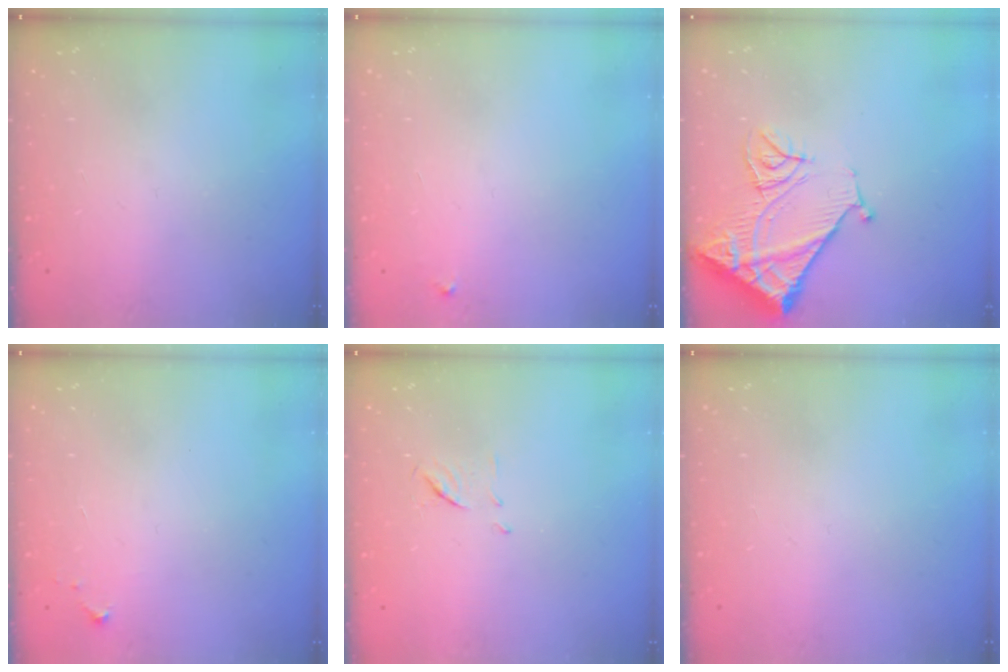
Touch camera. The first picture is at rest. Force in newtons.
{"total": 2.3, "press": 2.3, "slide": 0.2}
{"total": 14.3, "press": 14.2, "slide": 1.8}
{"total": 4.3, "press": 4.3, "slide": 0.7}
{"total": 6.4, "press": 6.4, "slide": 0.4}
{"total": 0.0}